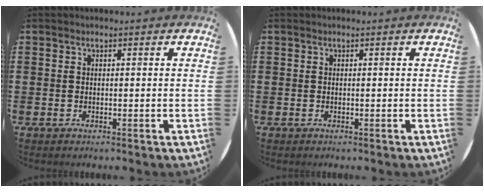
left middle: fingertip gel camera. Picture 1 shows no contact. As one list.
[{"total": 0.0}]